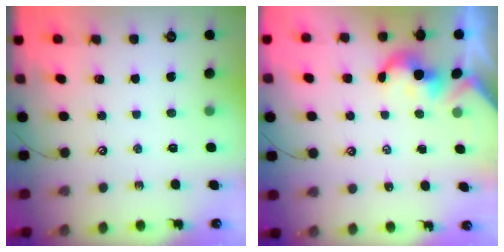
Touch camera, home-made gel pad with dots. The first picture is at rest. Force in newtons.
{"total": 2.1, "press": 2.1, "slide": 0.2}